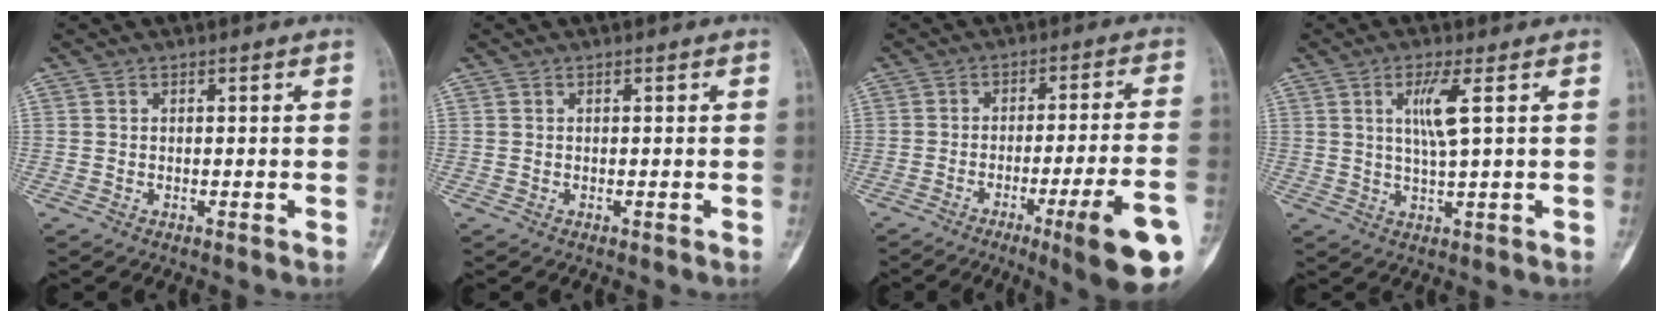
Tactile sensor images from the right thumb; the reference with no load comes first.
{"total": 0.0}
{"total": 15.1, "force": [-6.6, 1.2, 13.5], "torque": [-0.164, 0.014, -0.089]}
{"total": 5.6, "force": [1.7, 0.3, 5.3], "torque": [-0.111, -0.011, 0.033]}